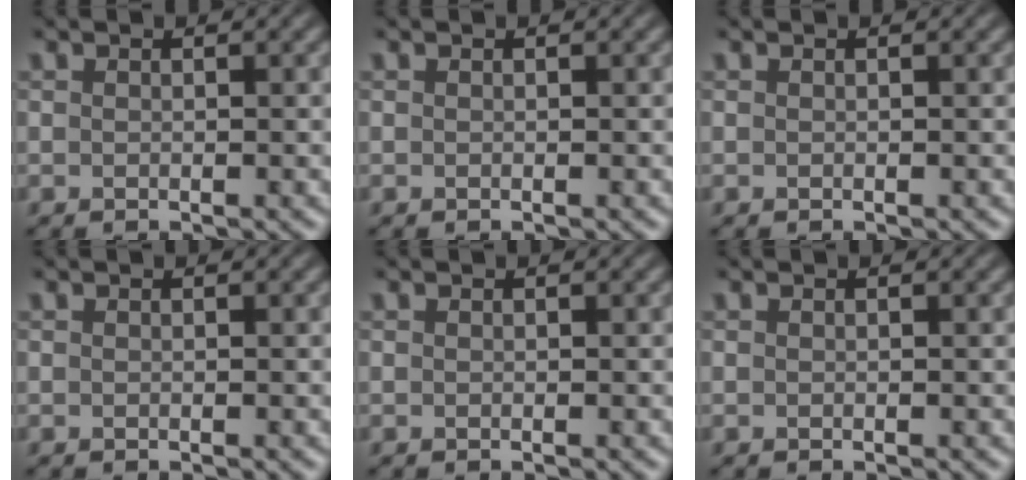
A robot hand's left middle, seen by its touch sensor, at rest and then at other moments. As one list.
[{"total": 0.0}, {"total": 0.0}, {"total": 0.0}, {"total": 0.0}, {"total": 0.0}]